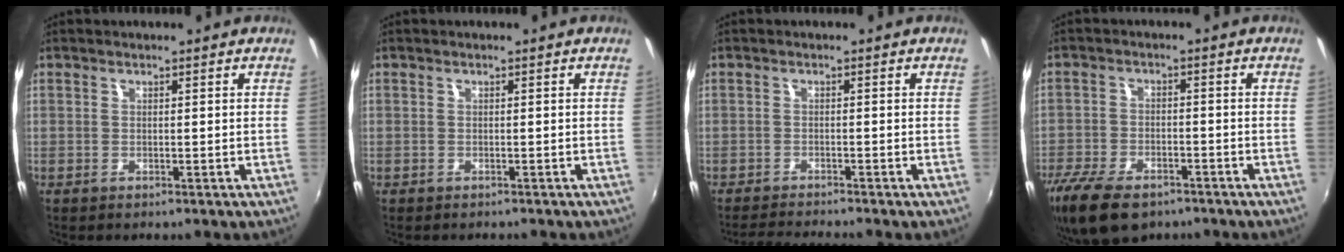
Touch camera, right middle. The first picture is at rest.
{"total": 0.7, "force": [-0.6, 0.3, 0.2], "torque": [-0.004, -0.003, -0.012]}
{"total": 4.3, "force": [-4.1, -0.8, 1.1], "torque": [-0.037, -0.012, -0.074]}
{"total": 14.1, "force": [-9.9, 6.6, 7.6], "torque": [-0.192, -0.035, -0.172]}